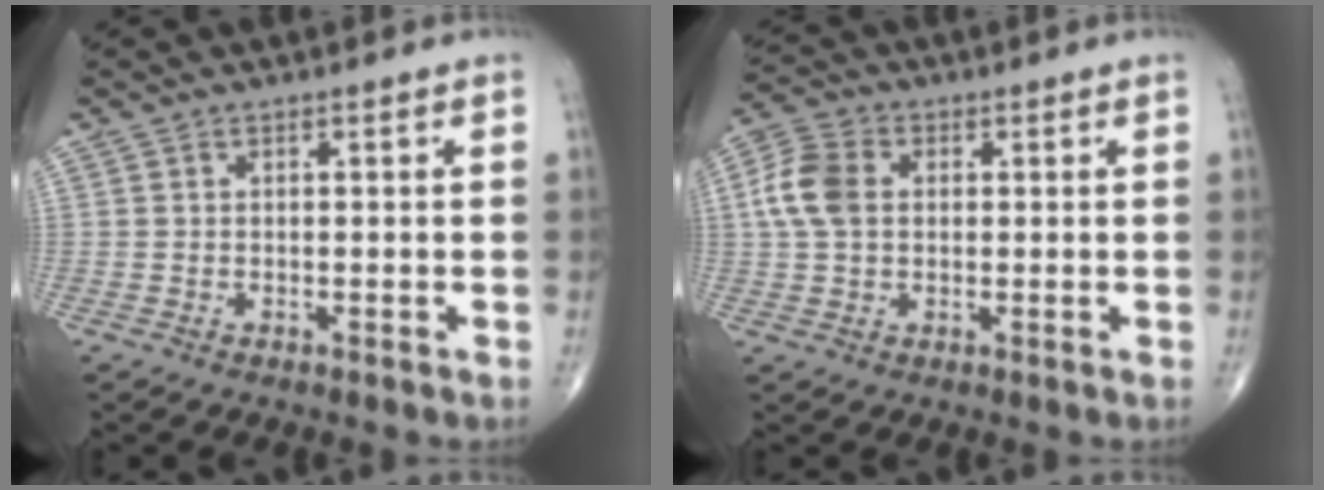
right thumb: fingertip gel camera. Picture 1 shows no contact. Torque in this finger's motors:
{"motor_torque": [0.22, 0.35, 0.27, -0.25, 0.17]}